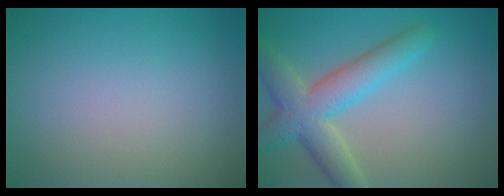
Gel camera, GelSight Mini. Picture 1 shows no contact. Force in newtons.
{"total": 5.8, "press": 5.8, "slide": 0.3}